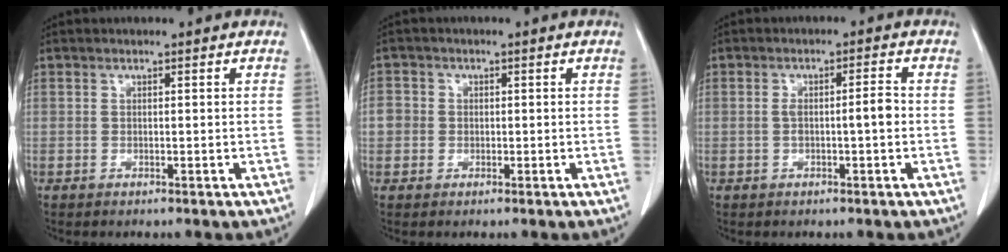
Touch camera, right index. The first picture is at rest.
{"total": 2.9, "force": [-0.2, 2.9, 0.6], "torque": [0.000, 0.012, -0.006]}
{"total": 3.3, "force": [-0.3, 0.5, 3.3], "torque": [-0.057, 0.012, -0.001]}